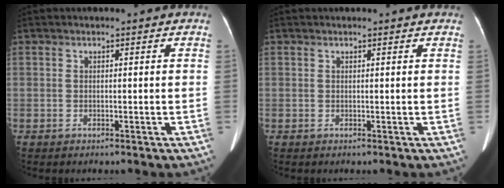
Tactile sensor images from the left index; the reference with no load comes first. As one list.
[{"total": 2.1, "force": [1.9, 0.3, 0.8], "torque": [-0.014, 0.018, 0.018]}]